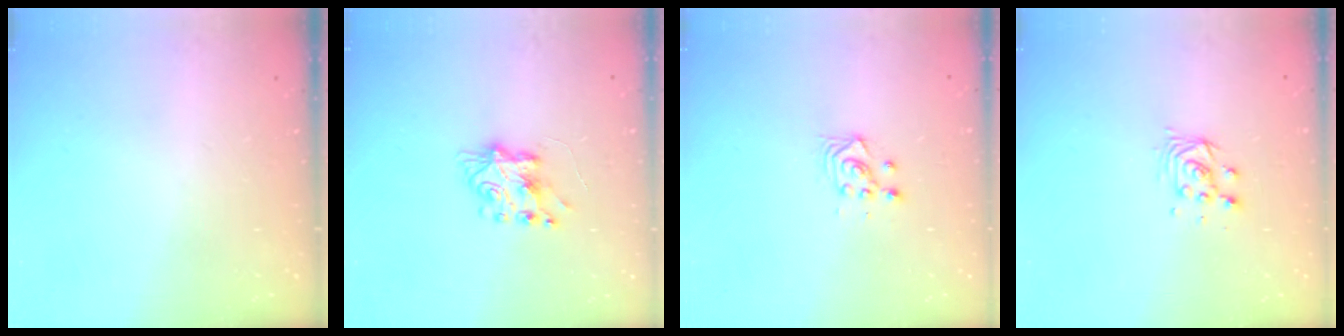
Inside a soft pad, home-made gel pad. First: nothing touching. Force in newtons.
{"total": 7.9, "press": 7.8, "slide": 1.0}
{"total": 3.6, "press": 3.4, "slide": 1.2}
{"total": 4.2, "press": 4.2, "slide": 0.3}